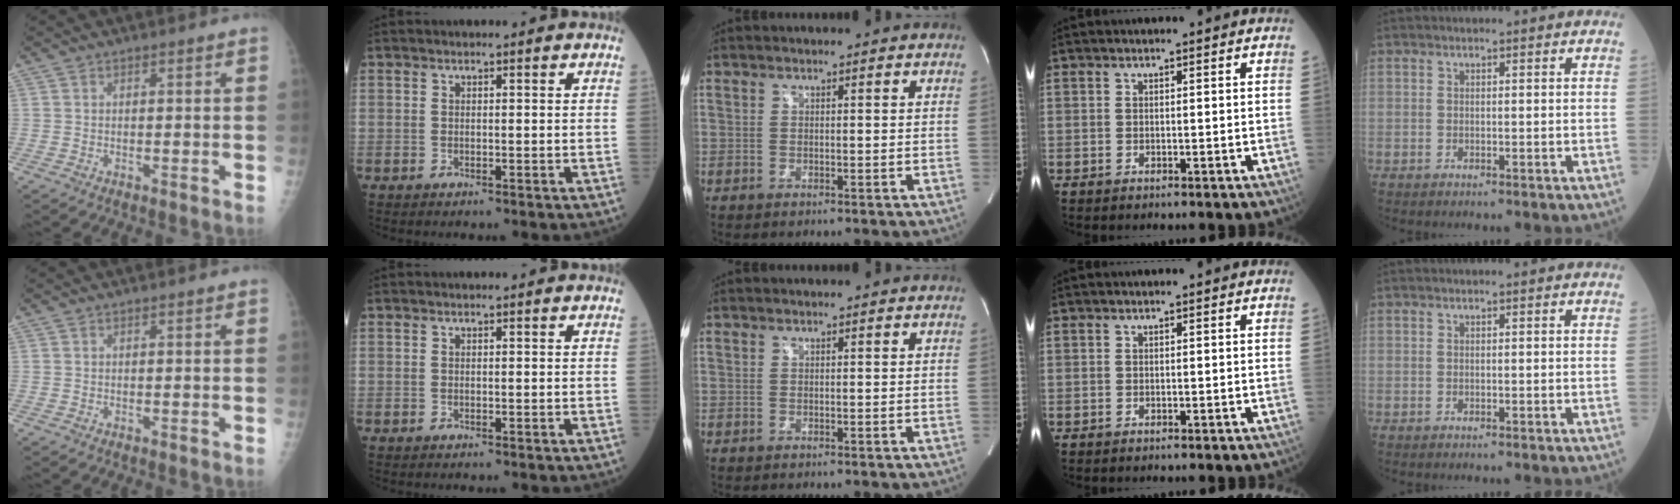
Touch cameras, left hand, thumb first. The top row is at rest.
{}